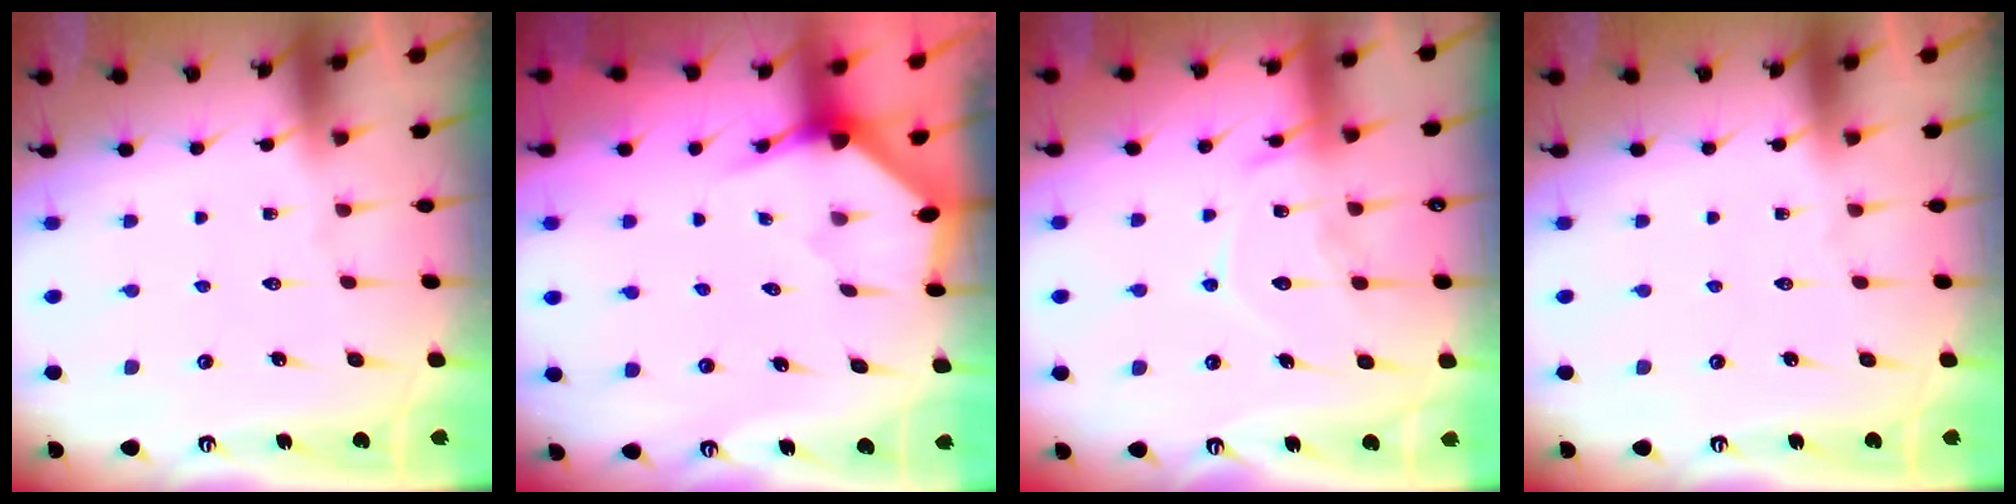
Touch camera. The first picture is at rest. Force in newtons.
{"total": 2.8, "press": 2.8, "slide": 0.3}
{"total": 13.4, "press": 13.4, "slide": 1.2}
{"total": 0.0}